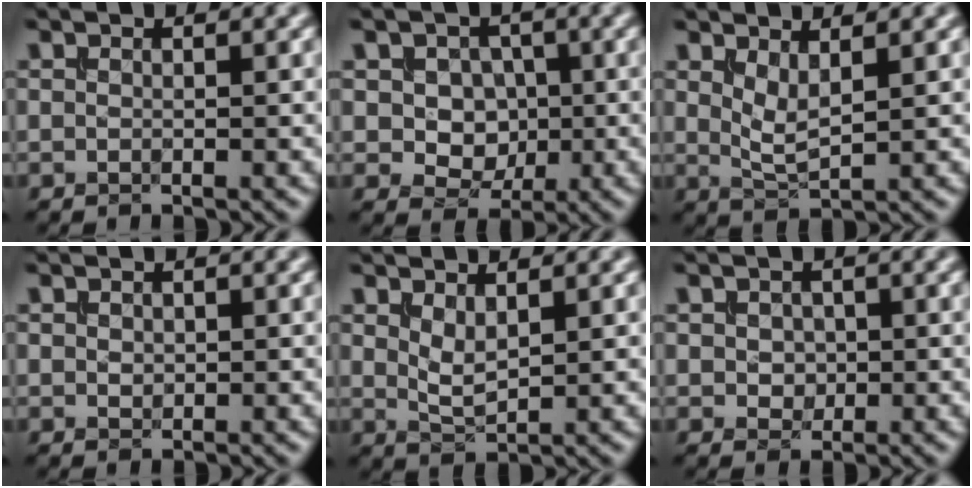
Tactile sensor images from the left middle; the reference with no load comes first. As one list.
[{"total": 4.4, "force": [0.4, 3.7, 2.4], "torque": [-0.037, 0.002, 0.000]}, {"total": 2.1, "force": [1.1, 0.5, 1.8], "torque": [-0.044, -0.008, 0.026]}, {"total": 0.5, "force": [0.1, 0.5, 0.2], "torque": [-0.007, -0.002, 0.002]}, {"total": 1.9, "force": [0.8, 0.7, 1.6], "torque": [-0.039, -0.004, 0.022]}, {"total": 1.4, "force": [0.0, 1.2, 0.7], "torque": [-0.017, -0.002, -0.002]}]